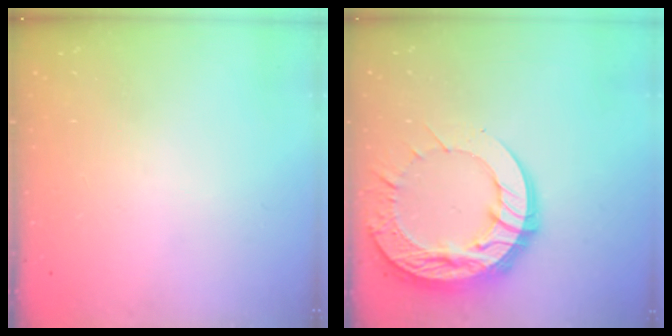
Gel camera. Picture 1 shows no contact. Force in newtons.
{"total": 20.5, "press": 20.4, "slide": 1.7}